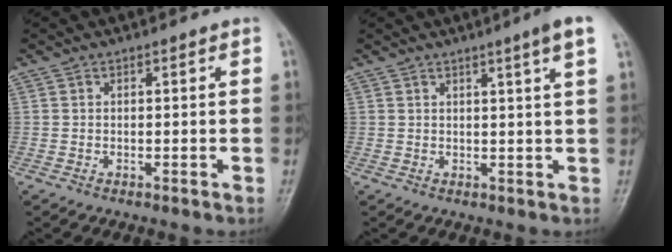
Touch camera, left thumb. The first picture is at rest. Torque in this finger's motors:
{"motor_torque": [1.38, 0.45, 0.76, -0.88, 0.03]}